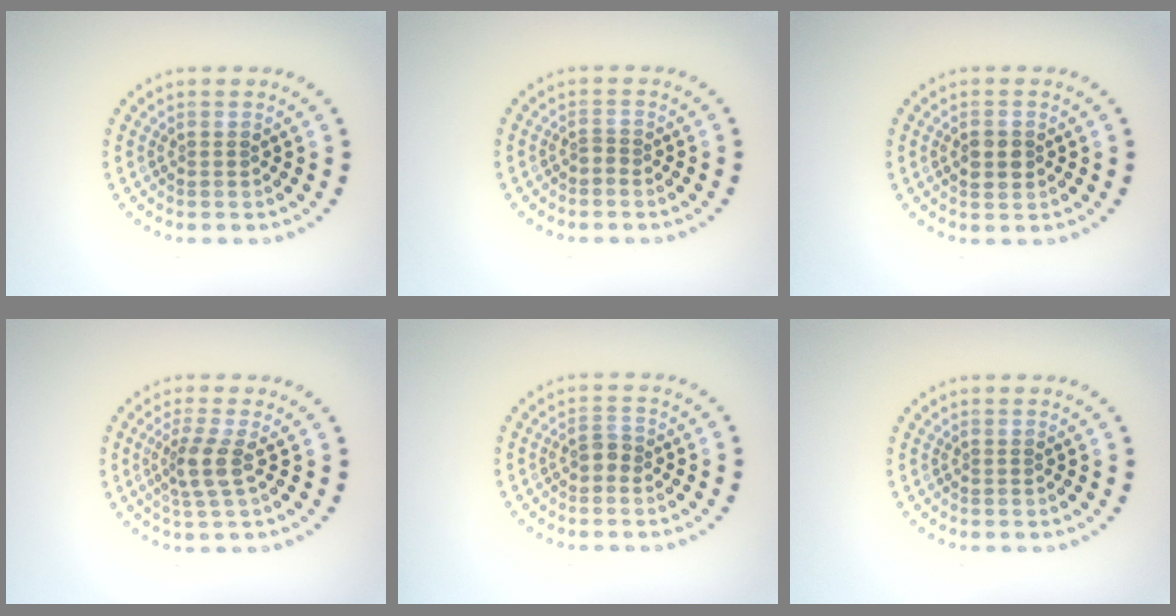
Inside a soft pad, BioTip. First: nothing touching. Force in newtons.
{"total": 0.7, "press": 0.4, "slide": 0.6}
{"total": 2.4, "press": 2.4, "slide": 0.0}
{"total": 2.7, "press": 2.1, "slide": 1.7}
{"total": 1.4, "press": 1.2, "slide": 0.6}
{"total": 0.0}